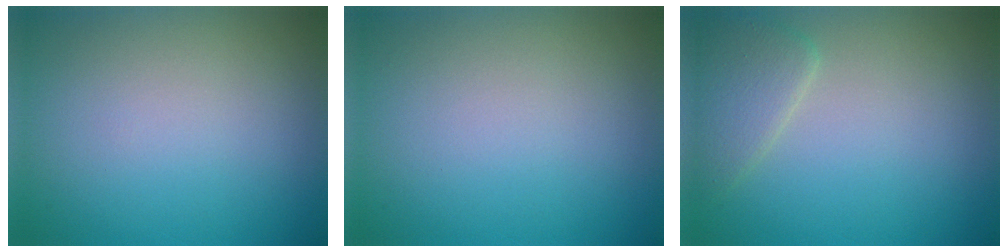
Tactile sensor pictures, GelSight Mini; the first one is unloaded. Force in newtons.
{"total": 0.0}
{"total": 2.6, "press": 2.6, "slide": 0.1}